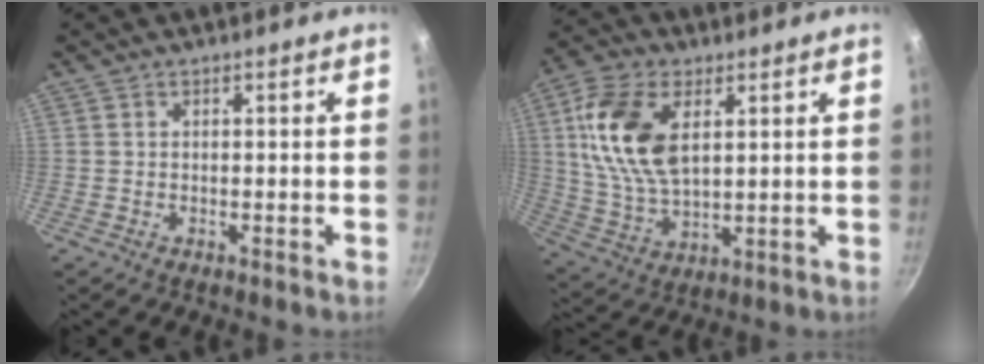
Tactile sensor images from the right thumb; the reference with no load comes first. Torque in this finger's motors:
{"motor_torque": [1.36, 2.02, 1.36, 0.25, 0.18]}